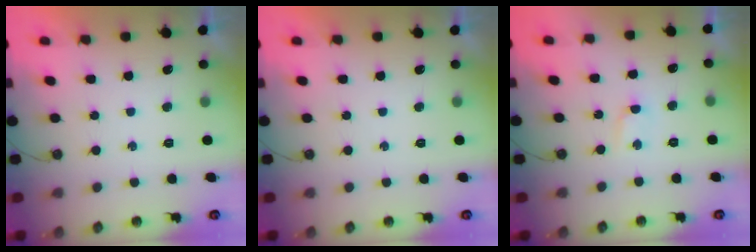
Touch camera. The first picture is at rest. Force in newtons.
{"total": 0.0}
{"total": 14.4, "press": 3.6, "slide": 13.9}